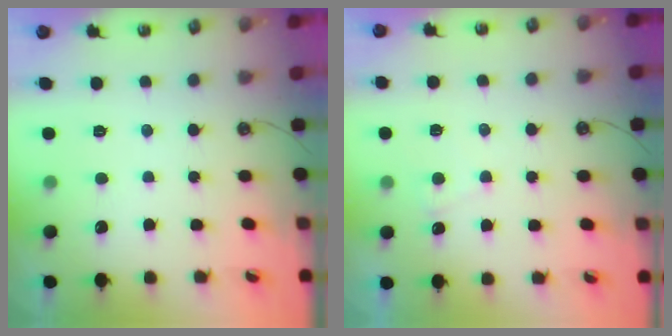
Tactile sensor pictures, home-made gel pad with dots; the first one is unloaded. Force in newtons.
{"total": 5.0, "press": 5.0, "slide": 0.4}